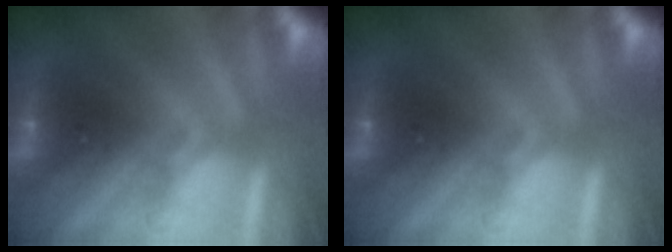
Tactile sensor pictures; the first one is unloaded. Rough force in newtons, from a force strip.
{"total": 0.0}